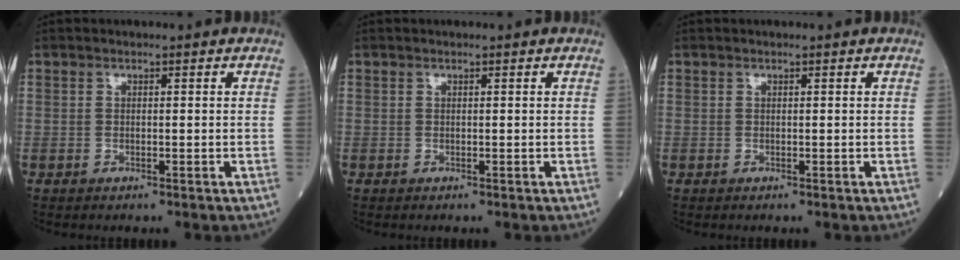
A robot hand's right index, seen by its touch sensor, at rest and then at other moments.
{"total": 0.0}
{"total": 0.0}